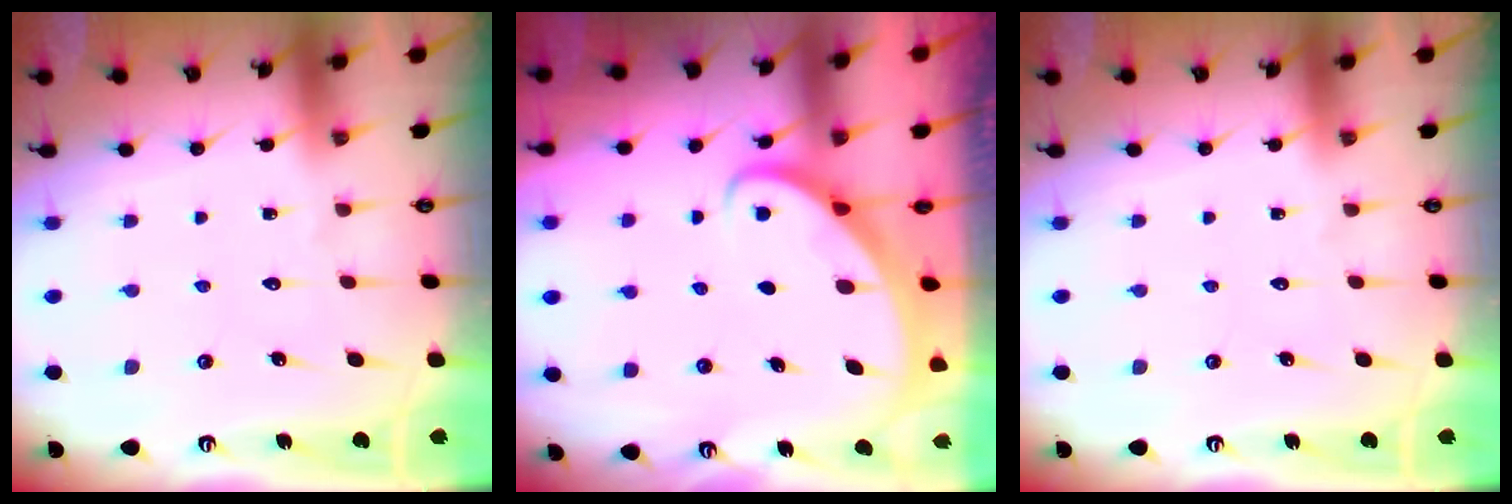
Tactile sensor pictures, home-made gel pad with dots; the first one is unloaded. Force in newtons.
{"total": 2.7, "press": 2.7, "slide": 0.3}
{"total": 0.0}